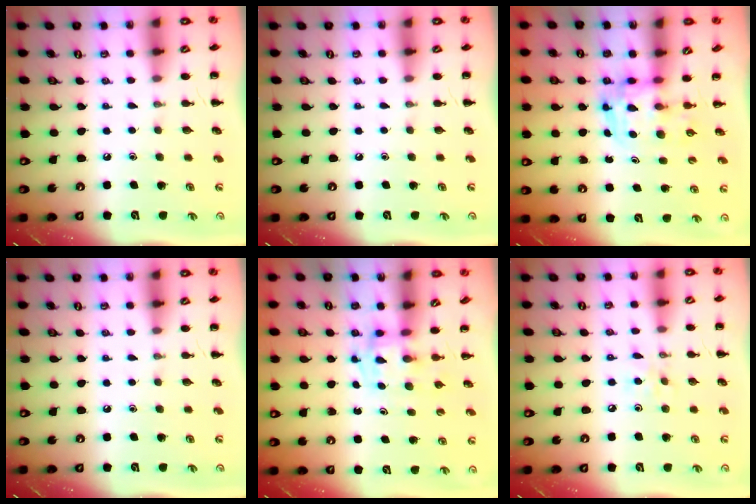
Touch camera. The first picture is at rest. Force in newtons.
{"total": 0.0}
{"total": 3.6, "press": 3.6, "slide": 0.6}
{"total": 0.0}
{"total": 2.9, "press": 2.9, "slide": 0.2}
{"total": 3.0, "press": 2.8, "slide": 1.0}